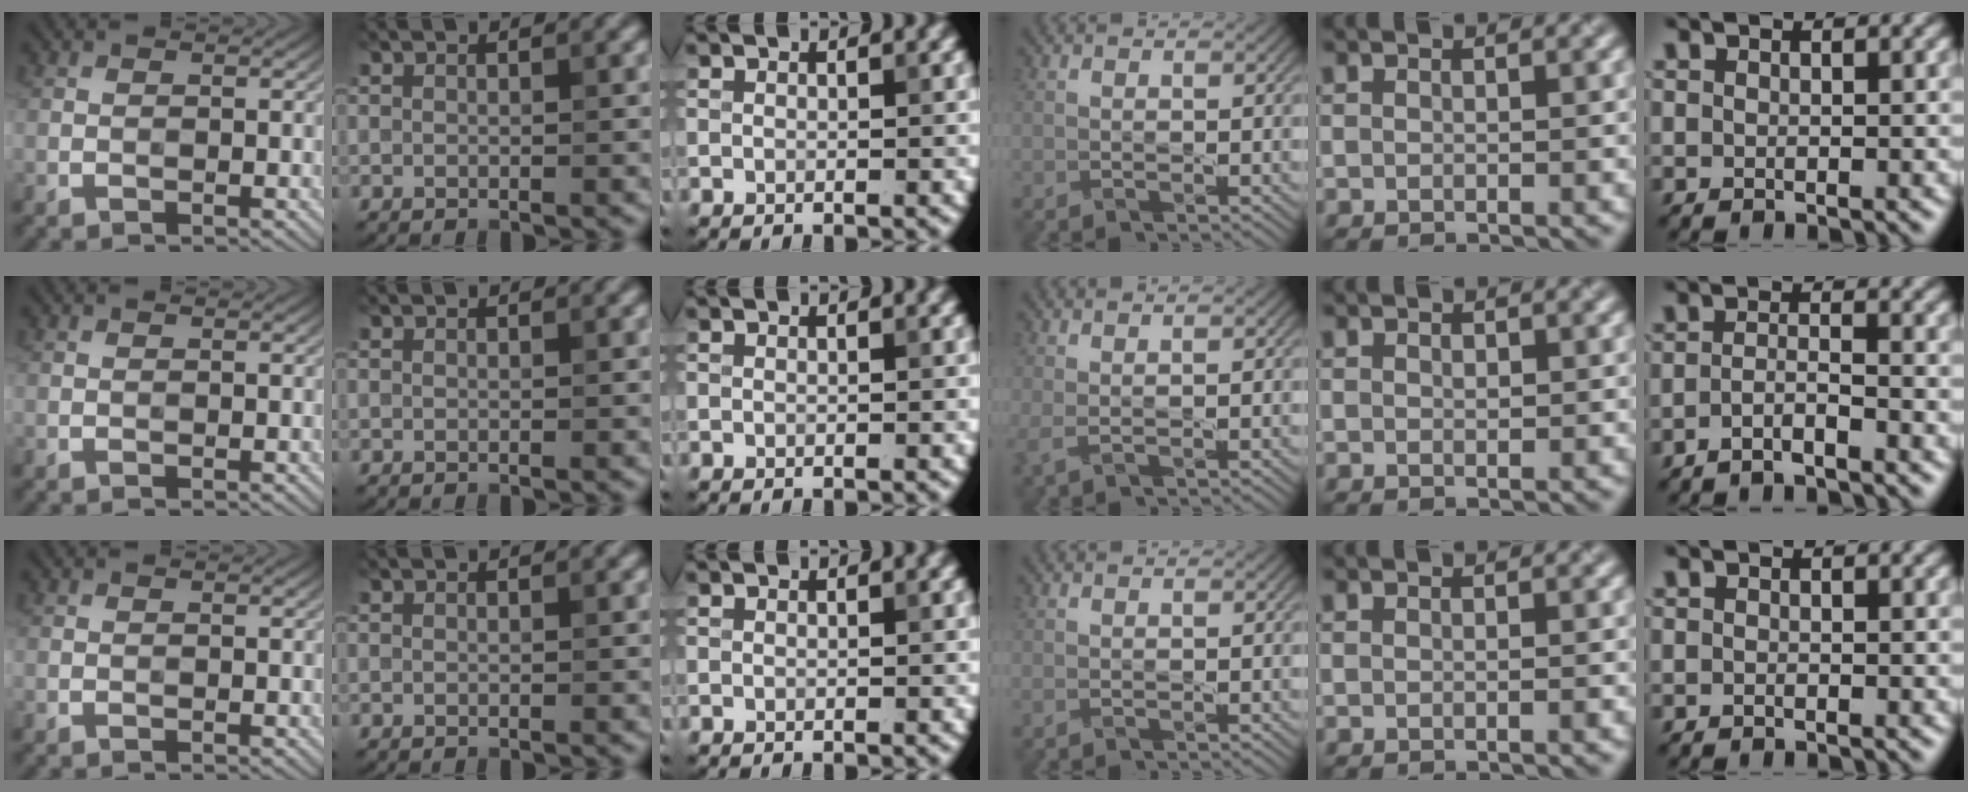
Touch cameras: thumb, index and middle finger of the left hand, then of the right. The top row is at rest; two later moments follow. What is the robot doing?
{"motion": "squeeze", "object": "sponge"}